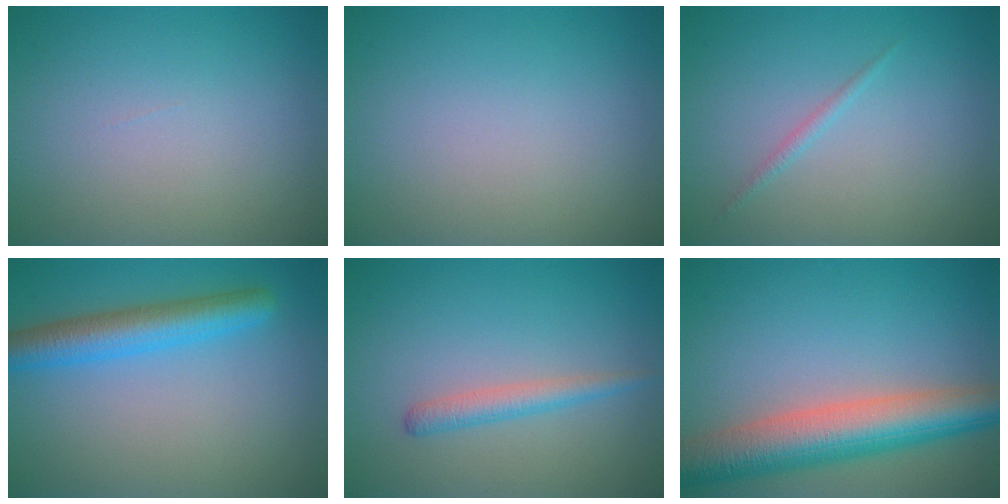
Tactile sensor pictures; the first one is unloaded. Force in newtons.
{"total": 0.0}
{"total": 0.7, "press": 0.7, "slide": 0.1}
{"total": 4.8, "press": 4.8, "slide": 0.2}
{"total": 1.9, "press": 1.9, "slide": 0.1}
{"total": 8.5, "press": 8.5, "slide": 0.6}